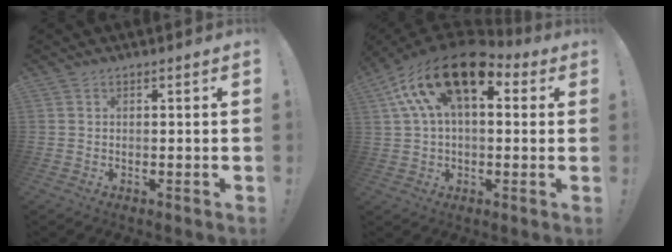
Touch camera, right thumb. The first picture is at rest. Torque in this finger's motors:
{"motor_torque": [0.63, 0.85, 2.22, 0.52, 0.42]}